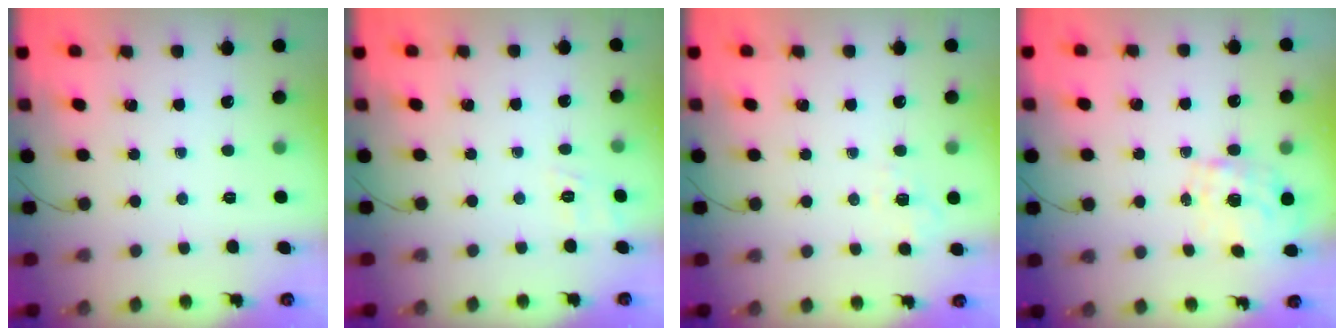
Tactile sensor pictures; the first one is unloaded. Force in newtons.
{"total": 3.5, "press": 3.1, "slide": 1.6}
{"total": 2.4, "press": 1.7, "slide": 1.7}
{"total": 1.5, "press": 1.3, "slide": 0.8}